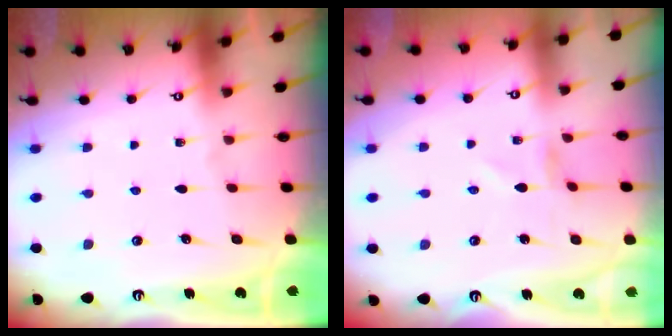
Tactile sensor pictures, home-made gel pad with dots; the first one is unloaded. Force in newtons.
{"total": 0.0}